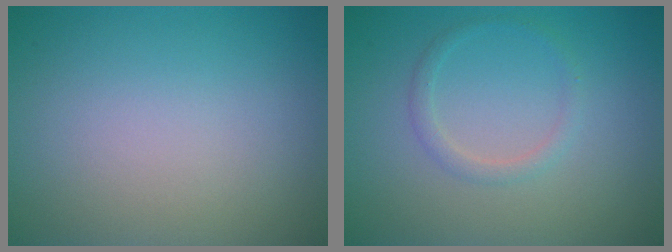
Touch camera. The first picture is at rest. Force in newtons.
{"total": 1.3, "press": 1.3, "slide": 0.1}